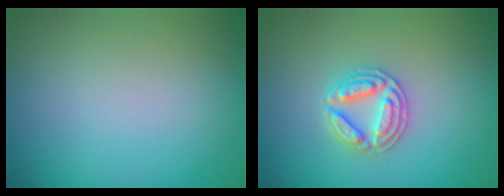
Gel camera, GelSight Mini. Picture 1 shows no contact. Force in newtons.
{"total": 2.8, "press": 2.7, "slide": 0.5}